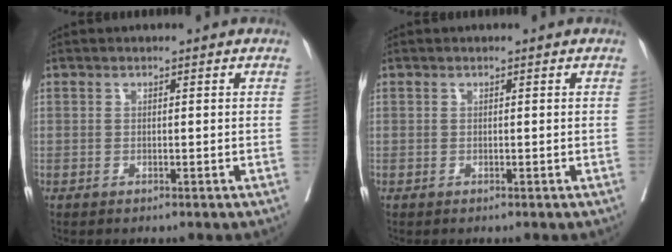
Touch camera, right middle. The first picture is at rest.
{"total": 0.0}